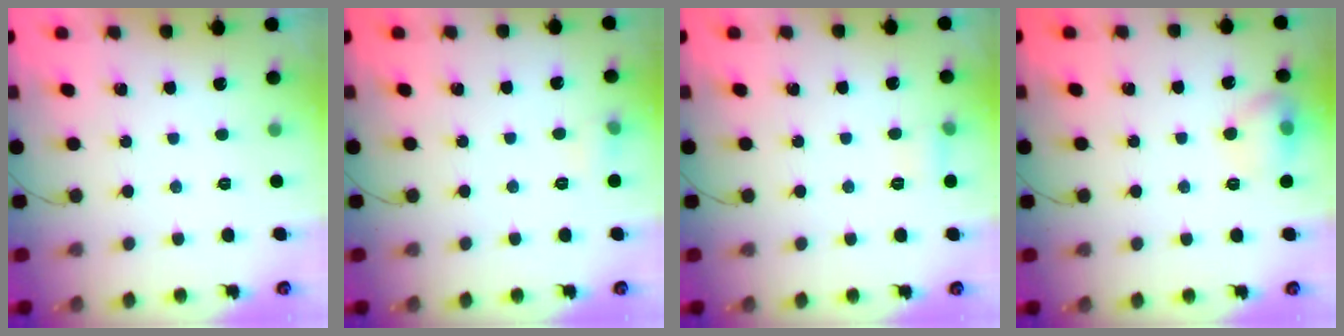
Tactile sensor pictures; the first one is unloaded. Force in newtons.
{"total": 4.2, "press": 4.0, "slide": 1.3}
{"total": 3.8, "press": 3.6, "slide": 1.1}
{"total": 8.2, "press": 8.1, "slide": 1.1}